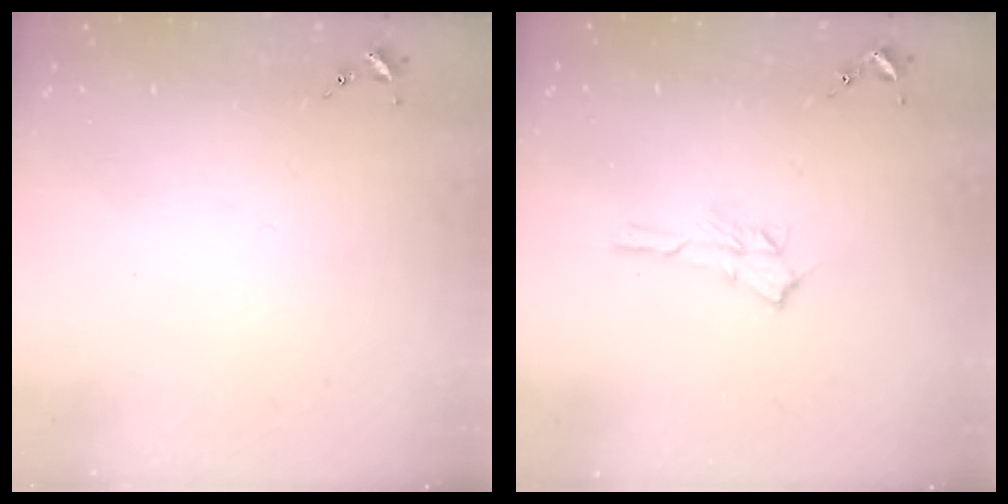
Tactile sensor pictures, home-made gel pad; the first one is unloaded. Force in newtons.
{"total": 7.8, "press": 7.8, "slide": 0.7}